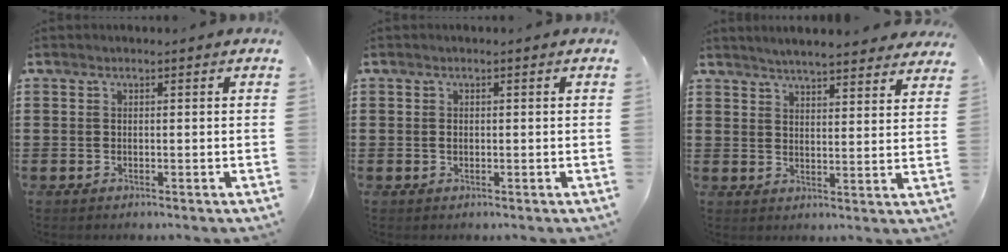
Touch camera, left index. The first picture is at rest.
{"total": 0.7, "force": [0.0, 0.5, 0.5], "torque": [-0.013, 0.001, 0.000]}
{"total": 4.3, "force": [4.2, -0.2, 0.6], "torque": [-0.028, -0.022, 0.075]}